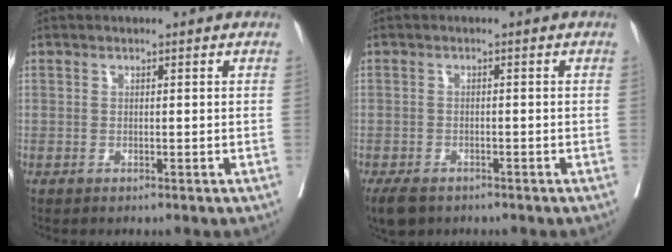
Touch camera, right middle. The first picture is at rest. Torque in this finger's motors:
{"motor_torque": [0.90, -0.91, 0.26, 0.06]}